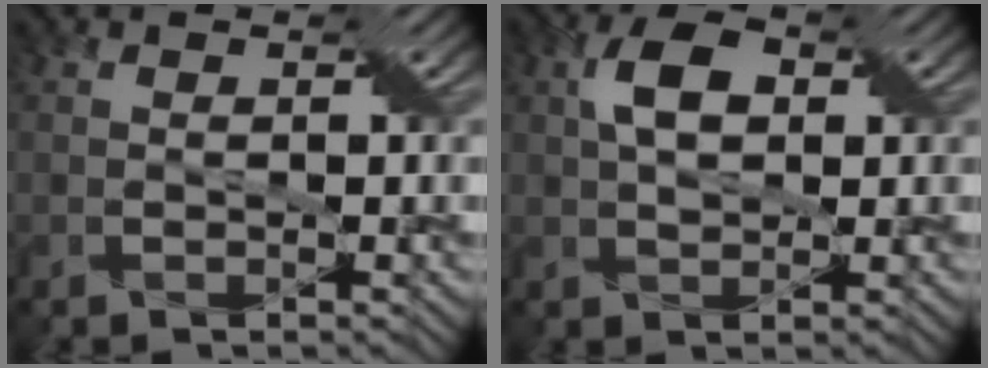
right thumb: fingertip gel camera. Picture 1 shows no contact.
{"total": 5.1, "force": [1.3, 2.9, 4.0], "torque": [-0.076, 0.011, 0.018]}